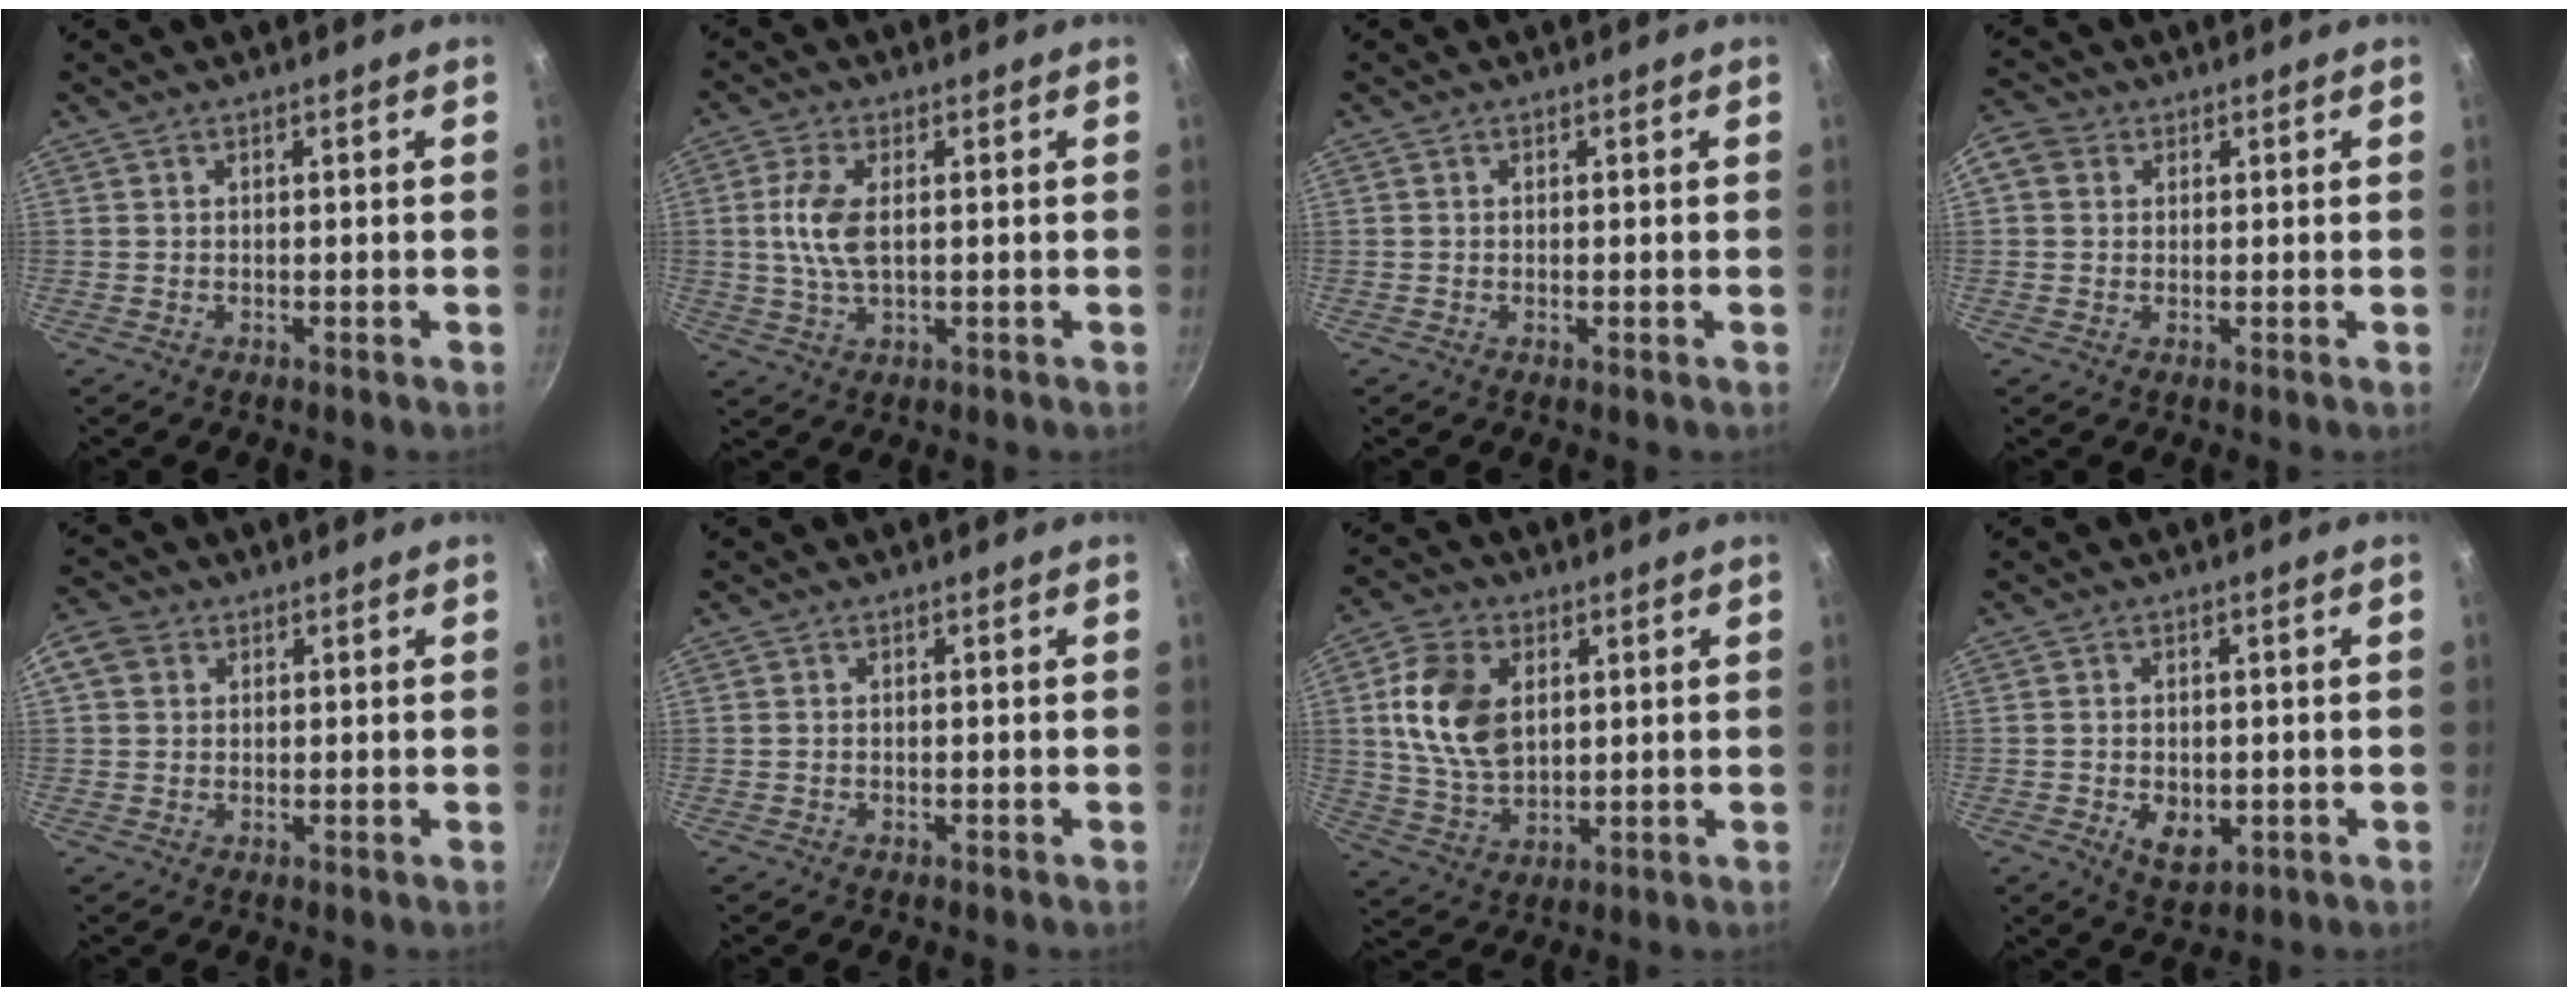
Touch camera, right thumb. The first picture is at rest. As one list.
[{"total": 7.0, "force": [0.7, 3.2, 6.2], "torque": [-0.135, 0.002, 0.013]}, {"total": 0.5, "force": [-0.1, 0.1, 0.5], "torque": [-0.010, -0.001, -0.004]}, {"total": 5.8, "force": [1.6, 4.9, 2.7], "torque": [-0.043, 0.008, 0.013]}, {"total": 4.8, "force": [1.5, 3.8, 2.4], "torque": [-0.039, 0.003, 0.014]}, {"total": 0.0}, {"total": 13.0, "force": [2.8, 8.6, 9.4], "torque": [-0.163, -0.009, 0.057]}, {"total": 5.6, "force": [-1.2, 3.5, 4.2], "torque": [-0.059, -0.010, -0.010]}]